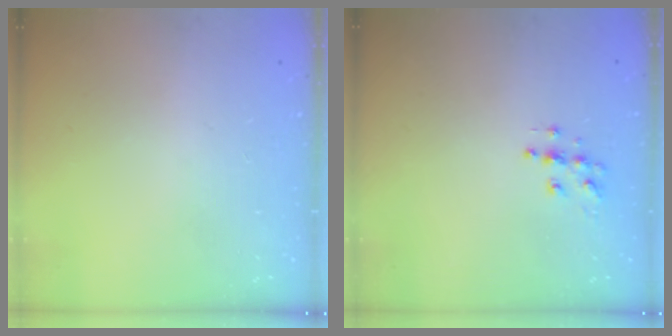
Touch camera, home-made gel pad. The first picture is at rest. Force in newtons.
{"total": 6.1, "press": 6.1, "slide": 0.3}